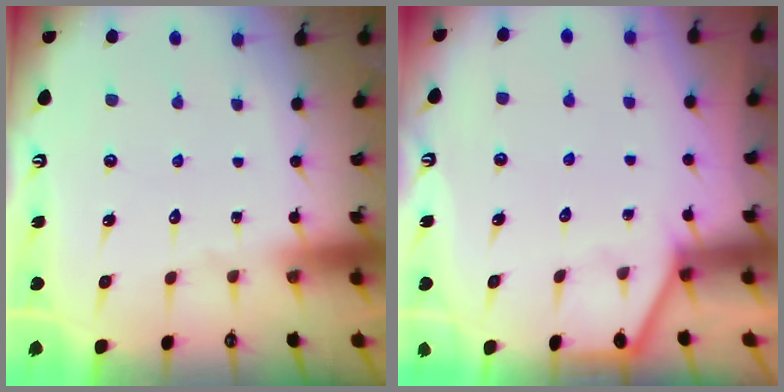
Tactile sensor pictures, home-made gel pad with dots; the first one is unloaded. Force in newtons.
{"total": 2.5, "press": 2.5, "slide": 0.3}